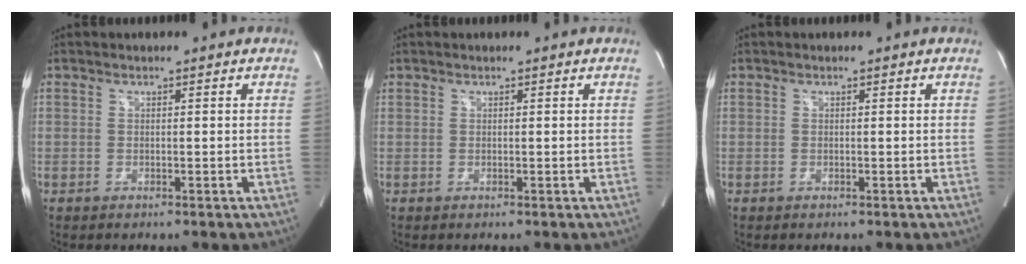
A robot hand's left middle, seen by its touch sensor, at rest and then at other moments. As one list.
[{"total": 0.0}, {"total": 0.0}]